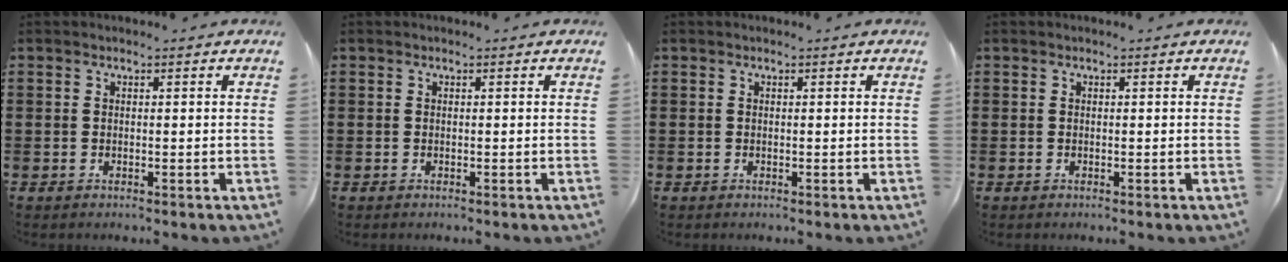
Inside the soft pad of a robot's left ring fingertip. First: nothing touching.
{"total": 0.0}
{"total": 0.0}
{"total": 0.0}